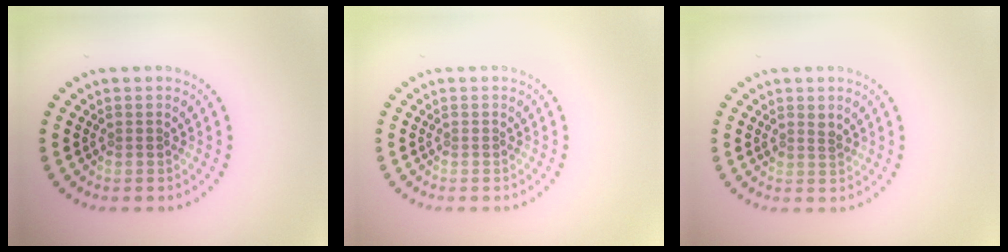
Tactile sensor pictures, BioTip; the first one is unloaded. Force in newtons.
{"total": 0.0}
{"total": 1.0, "press": 0.8, "slide": 0.5}